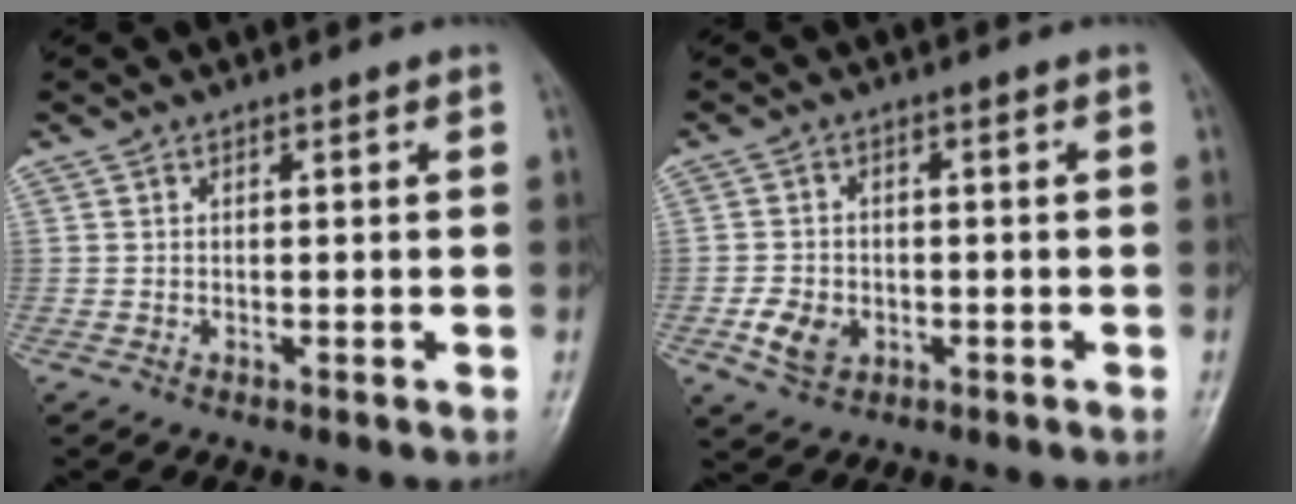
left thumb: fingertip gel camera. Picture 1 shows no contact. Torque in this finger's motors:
{"motor_torque": [-0.11, 0.13, 0.05, 0.02, 0.00]}